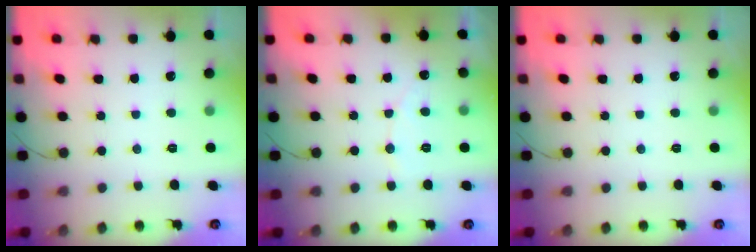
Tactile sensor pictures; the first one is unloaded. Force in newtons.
{"total": 3.8, "press": 3.8, "slide": 0.3}
{"total": 0.0}